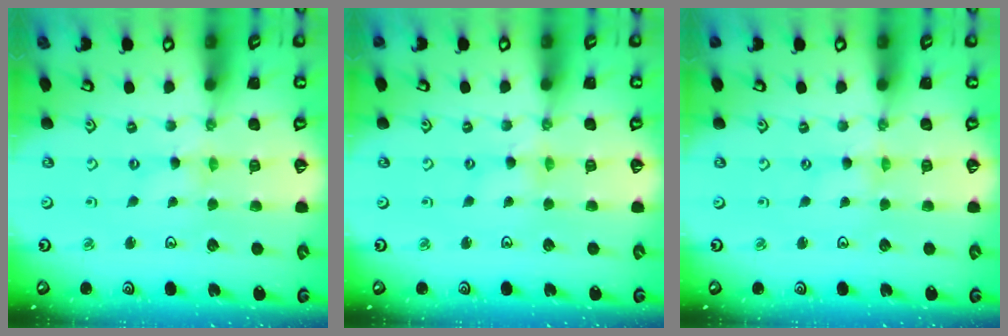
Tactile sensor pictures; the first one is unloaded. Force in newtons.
{"total": 1.7, "press": 1.7, "slide": 0.2}
{"total": 0.0}